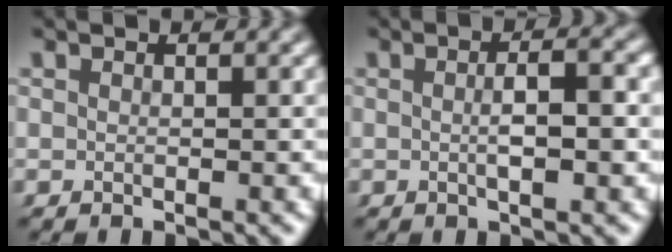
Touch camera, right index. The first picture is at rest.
{"total": 2.8, "force": [-0.2, 0.6, 2.7], "torque": [-0.039, 0.002, -0.005]}